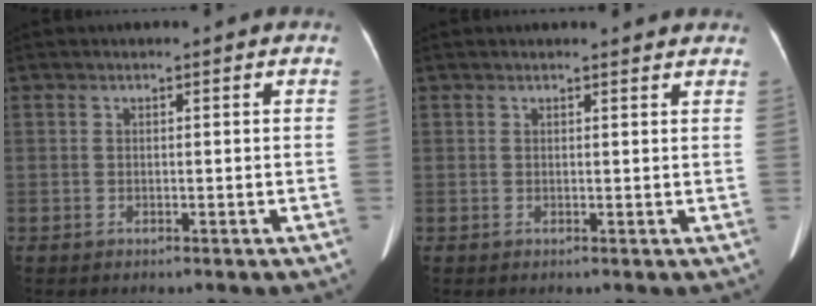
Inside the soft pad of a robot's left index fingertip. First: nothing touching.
{"total": 3.9, "force": [3.7, 0.8, 0.8], "torque": [-0.008, 0.015, 0.033]}